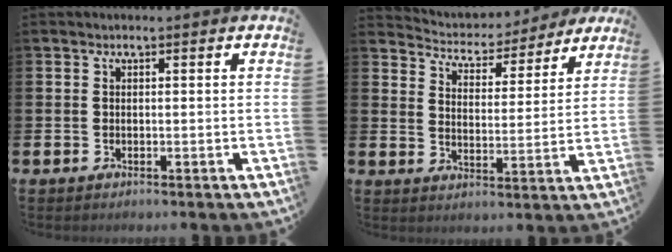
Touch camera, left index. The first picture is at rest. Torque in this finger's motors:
{"motor_torque": [1.03, -1.10, 0.33, 0.01]}